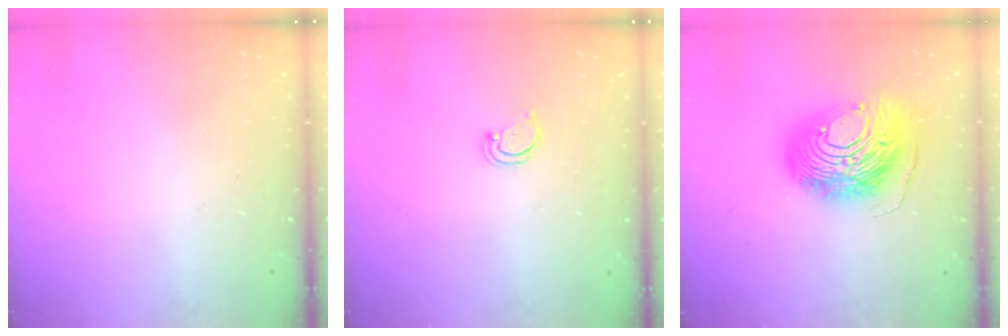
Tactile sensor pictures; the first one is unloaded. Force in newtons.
{"total": 1.8, "press": 1.8, "slide": 0.2}
{"total": 18.2, "press": 18.1, "slide": 1.7}